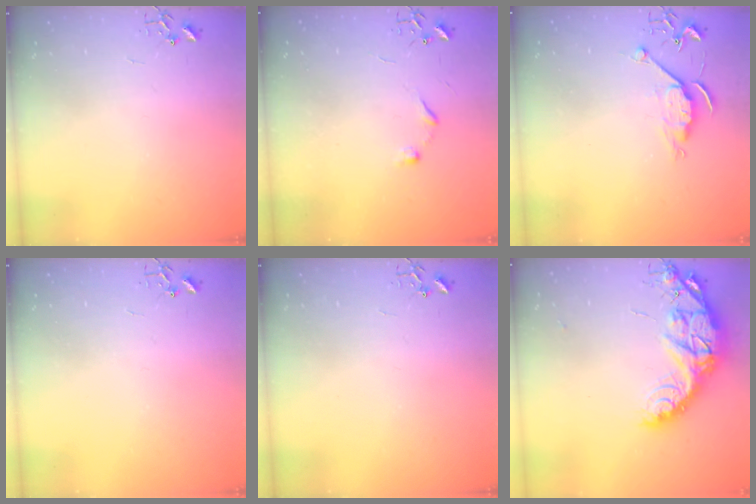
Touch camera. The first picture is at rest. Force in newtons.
{"total": 6.7, "press": 6.7, "slide": 0.7}
{"total": 6.2, "press": 6.2, "slide": 0.5}
{"total": 0.0}
{"total": 0.0}
{"total": 17.5, "press": 17.4, "slide": 1.4}